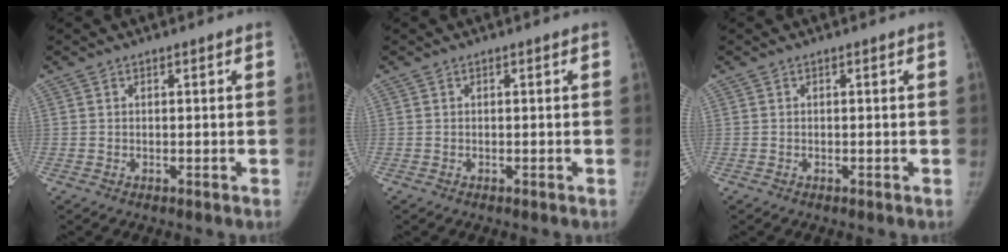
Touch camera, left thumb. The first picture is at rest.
{"total": 0.0}
{"total": 0.0}